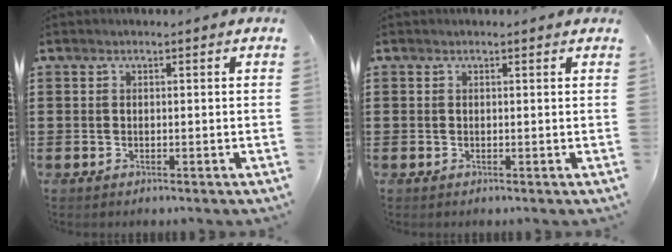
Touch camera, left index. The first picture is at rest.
{"total": 0.5, "force": [0.3, 0.4, 0.1], "torque": [-0.002, 0.004, 0.005]}